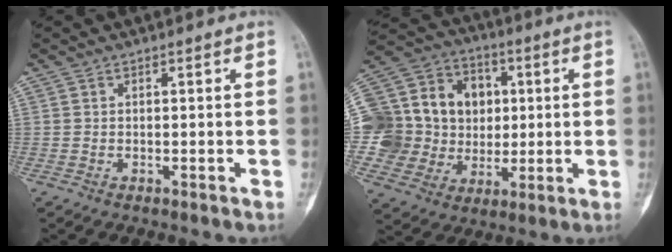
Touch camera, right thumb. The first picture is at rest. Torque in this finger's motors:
{"motor_torque": [1.83, 1.90, 0.91, -0.73, 0.07]}